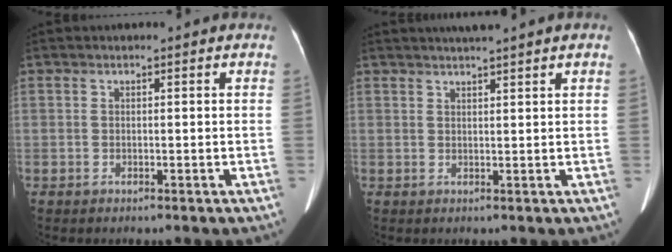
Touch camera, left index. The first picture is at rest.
{"total": 3.7, "force": [3.0, -0.6, 2.1], "torque": [-0.030, 0.018, 0.047]}